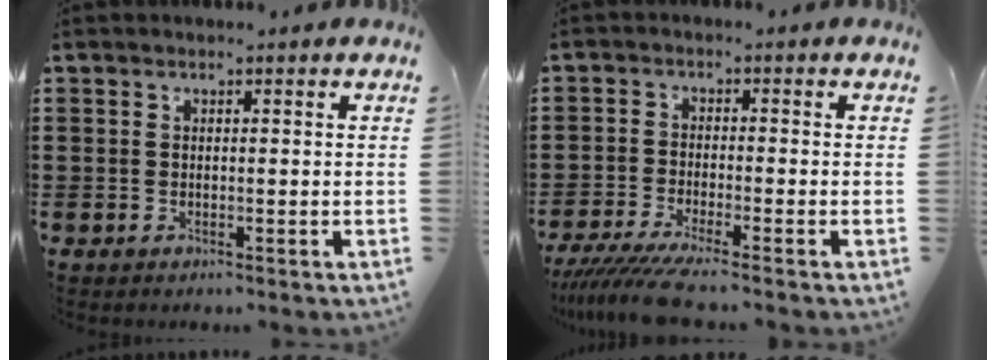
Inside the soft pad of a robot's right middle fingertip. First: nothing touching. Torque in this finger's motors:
{"motor_torque": [0.27, -0.23, 0.14, 0.10]}